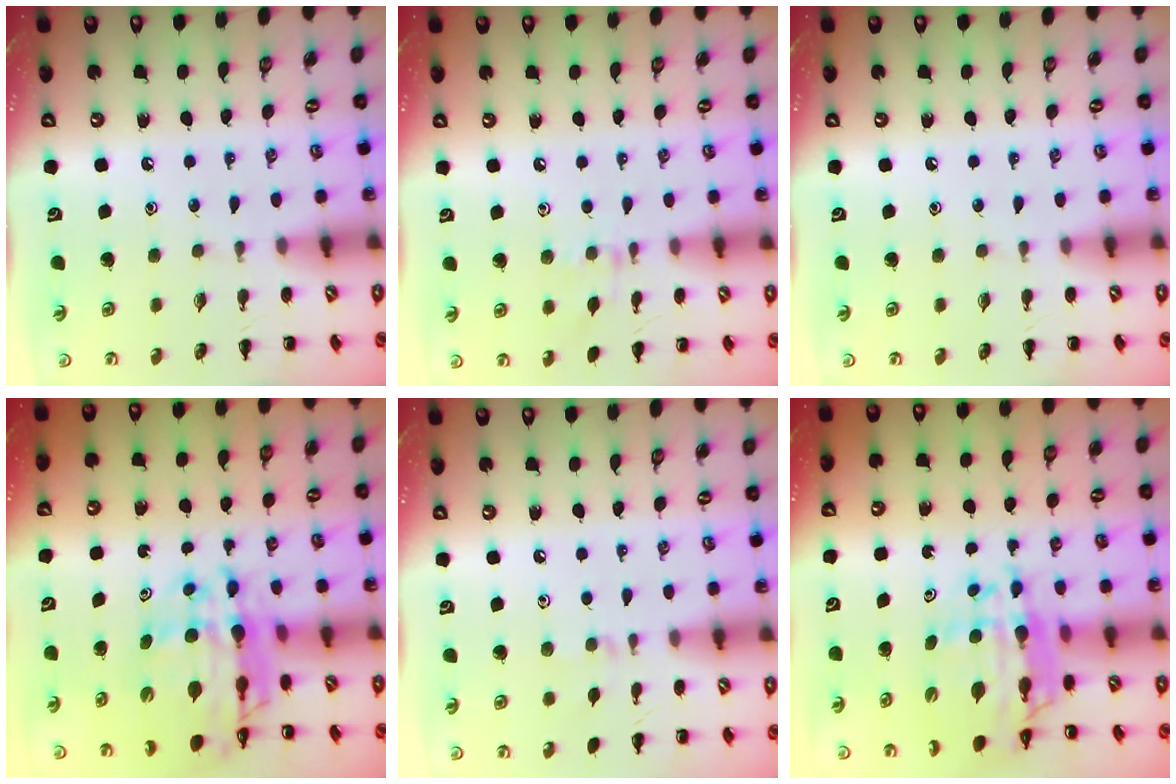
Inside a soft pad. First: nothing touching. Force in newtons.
{"total": 6.8, "press": 6.6, "slide": 1.6}
{"total": 0.0}
{"total": 12.7, "press": 12.2, "slide": 3.5}
{"total": 2.9, "press": 2.7, "slide": 1.1}
{"total": 10.3, "press": 9.8, "slide": 3.2}